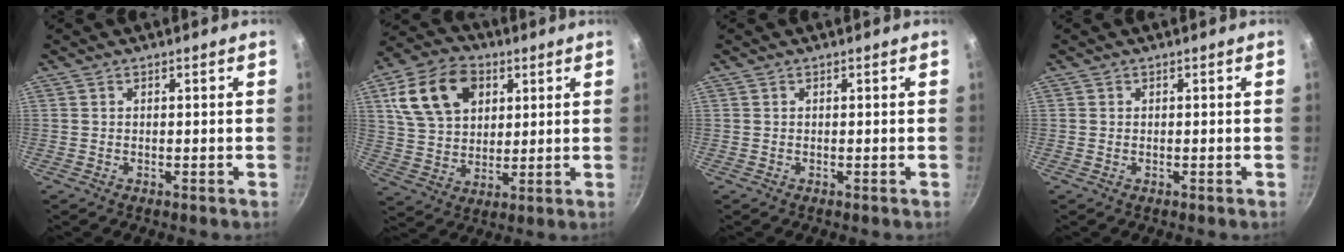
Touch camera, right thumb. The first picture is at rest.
{"total": 16.1, "force": [5.9, 11.4, 9.6], "torque": [-0.154, -0.001, 0.104]}
{"total": 0.0}
{"total": 0.0}